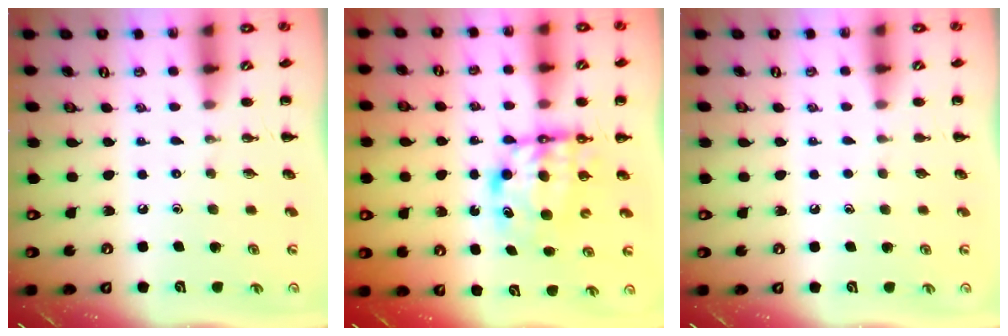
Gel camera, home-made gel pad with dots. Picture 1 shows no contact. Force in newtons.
{"total": 6.8, "press": 6.7, "slide": 1.1}
{"total": 0.8, "press": 0.8, "slide": 0.1}